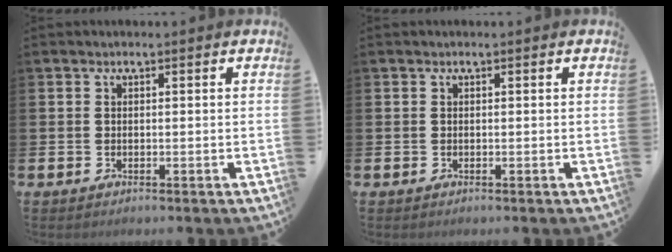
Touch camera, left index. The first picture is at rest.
{"total": 0.0}